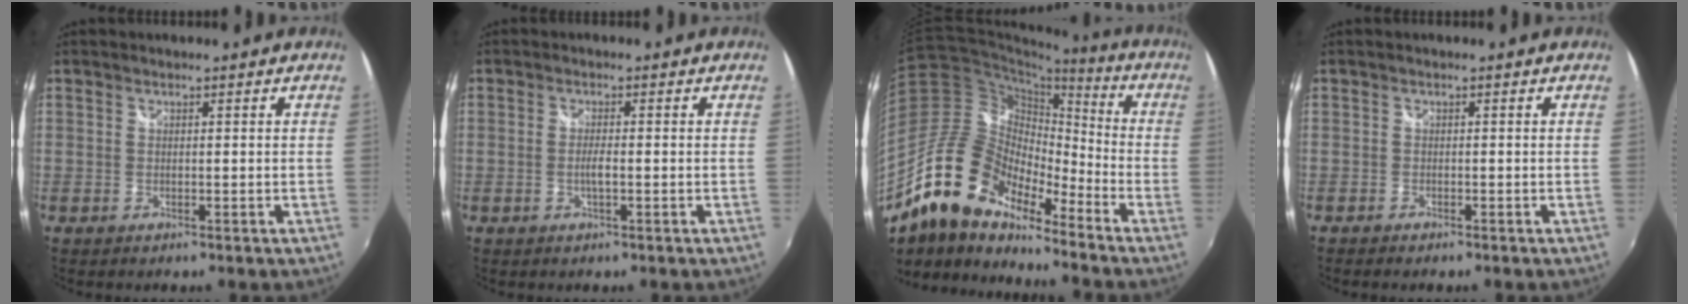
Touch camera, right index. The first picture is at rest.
{"total": 2.0, "force": [-0.6, 0.2, 2.0], "torque": [-0.038, -0.002, -0.011]}
{"total": 18.0, "force": [-13.5, 7.0, 9.7], "torque": [-0.174, -0.005, -0.268]}
{"total": 1.3, "force": [-1.1, 0.5, 0.4], "torque": [-0.012, -0.005, -0.022]}